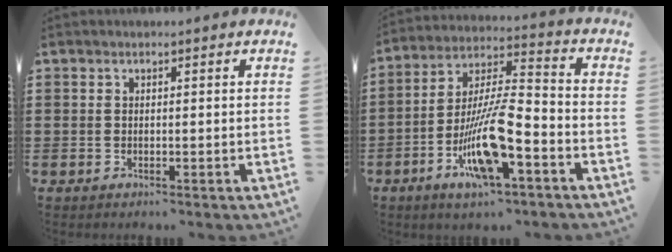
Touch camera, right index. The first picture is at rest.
{"total": 13.2, "force": [-5.8, 3.7, 11.3], "torque": [-0.233, -0.002, -0.109]}